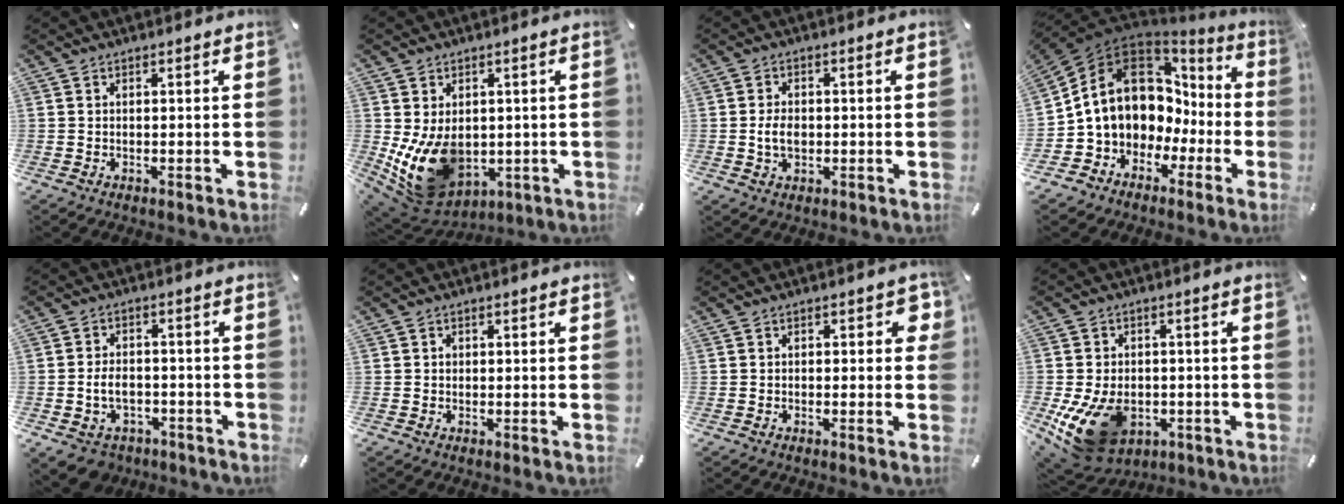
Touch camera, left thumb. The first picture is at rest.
{"total": 13.1, "force": [-1.3, 9.9, 8.4], "torque": [-0.160, -0.017, -0.018]}
{"total": 4.6, "force": [-0.4, 3.2, 3.2], "torque": [-0.065, -0.002, -0.014]}
{"total": 13.4, "force": [3.7, 10.9, 6.9], "torque": [-0.130, -0.036, 0.076]}
{"total": 7.5, "force": [-2.2, 6.0, 3.9], "torque": [-0.083, 0.020, -0.039]}
{"total": 1.0, "force": [0.0, 0.9, 0.4], "torque": [-0.009, 0.005, -0.001]}
{"total": 3.2, "force": [0.1, 1.8, 2.6], "torque": [-0.035, 0.005, -0.003]}
{"total": 14.5, "force": [-4.7, 10.5, 8.9], "torque": [-0.179, 0.019, -0.075]}